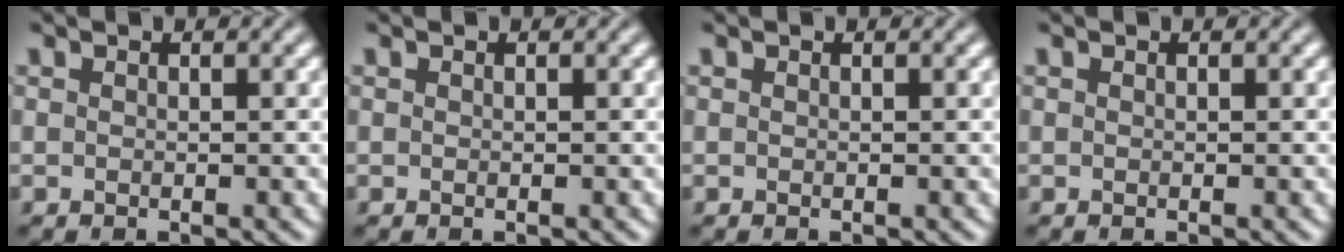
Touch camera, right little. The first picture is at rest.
{"total": 0.0}
{"total": 0.0}
{"total": 0.0}